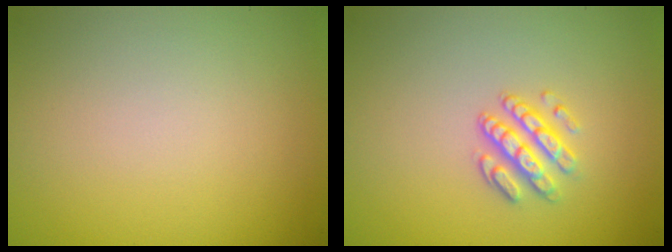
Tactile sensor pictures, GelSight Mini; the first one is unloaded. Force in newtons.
{"total": 2.9, "press": 2.3, "slide": 1.8}